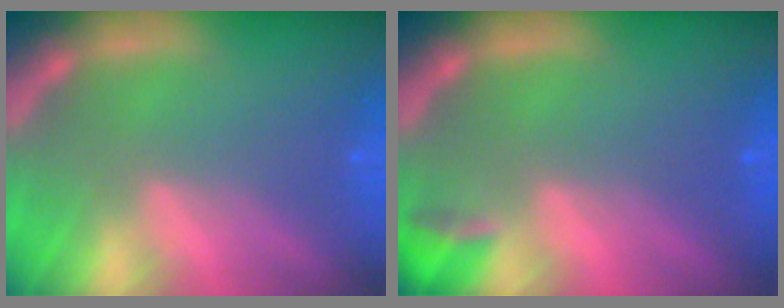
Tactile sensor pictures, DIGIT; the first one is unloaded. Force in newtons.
{"total": 1.9}